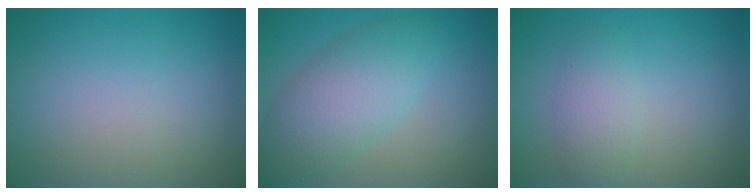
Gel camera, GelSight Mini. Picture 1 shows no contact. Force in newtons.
{"total": 5.6, "press": 5.5, "slide": 0.4}
{"total": 2.5, "press": 2.5, "slide": 0.1}